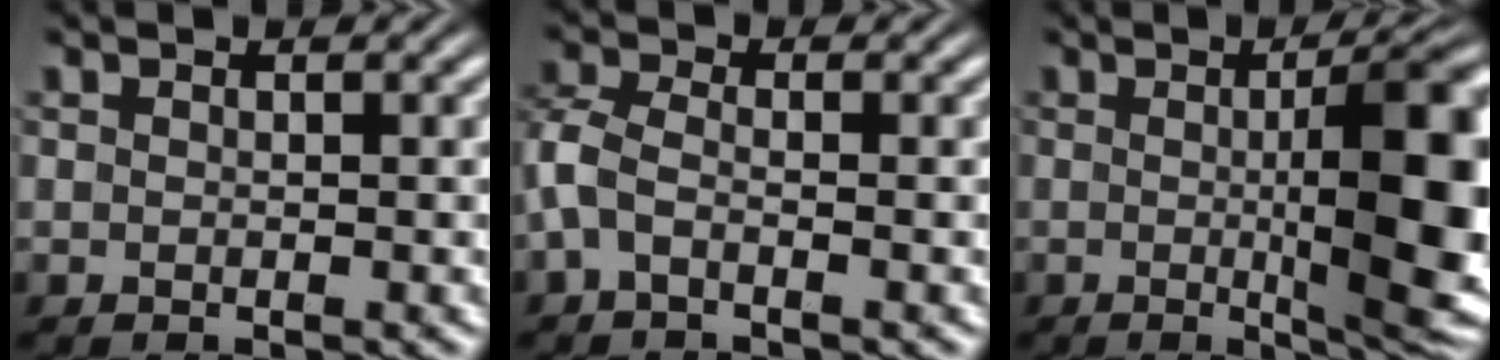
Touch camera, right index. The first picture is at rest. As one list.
[{"total": 3.4, "force": [-0.9, 2.4, 2.3], "torque": [-0.071, -0.014, -0.013]}, {"total": 11.8, "force": [-1.1, 3.2, 11.4], "torque": [-0.132, 0.004, -0.018]}]